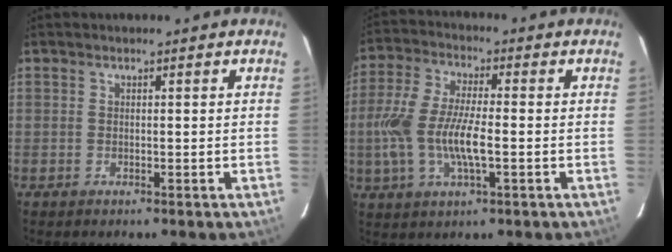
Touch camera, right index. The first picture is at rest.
{"total": 12.3, "force": [-2.1, 4.0, 11.4], "torque": [-0.243, -0.003, -0.043]}